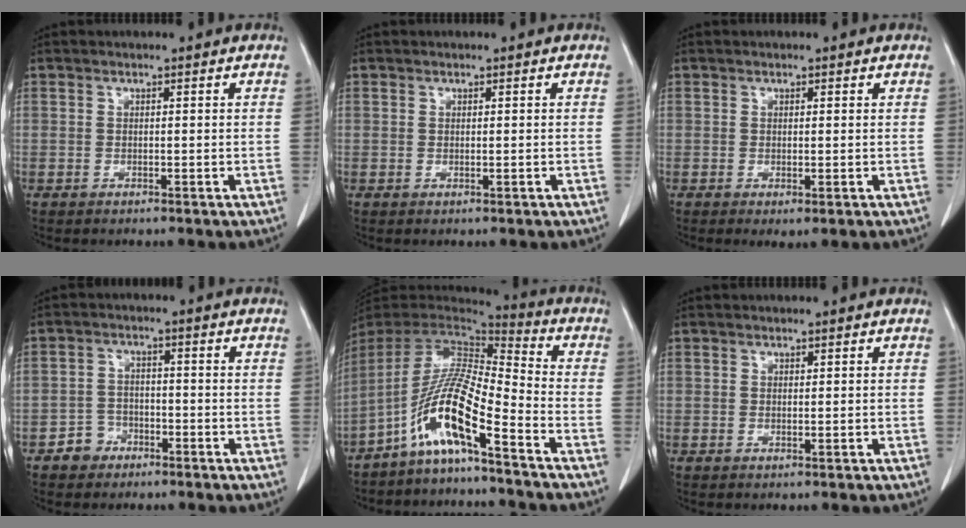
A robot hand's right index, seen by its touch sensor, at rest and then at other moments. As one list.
[{"total": 0.0}, {"total": 1.3, "force": [-0.1, 0.4, 1.3], "torque": [-0.027, -0.008, 0.005]}, {"total": 3.7, "force": [-2.2, 2.9, 0.5], "torque": [-0.004, 0.013, -0.039]}, {"total": 12.3, "force": [-7.1, 0.3, 10.0], "torque": [-0.199, -0.005, -0.140]}, {"total": 0.0}]